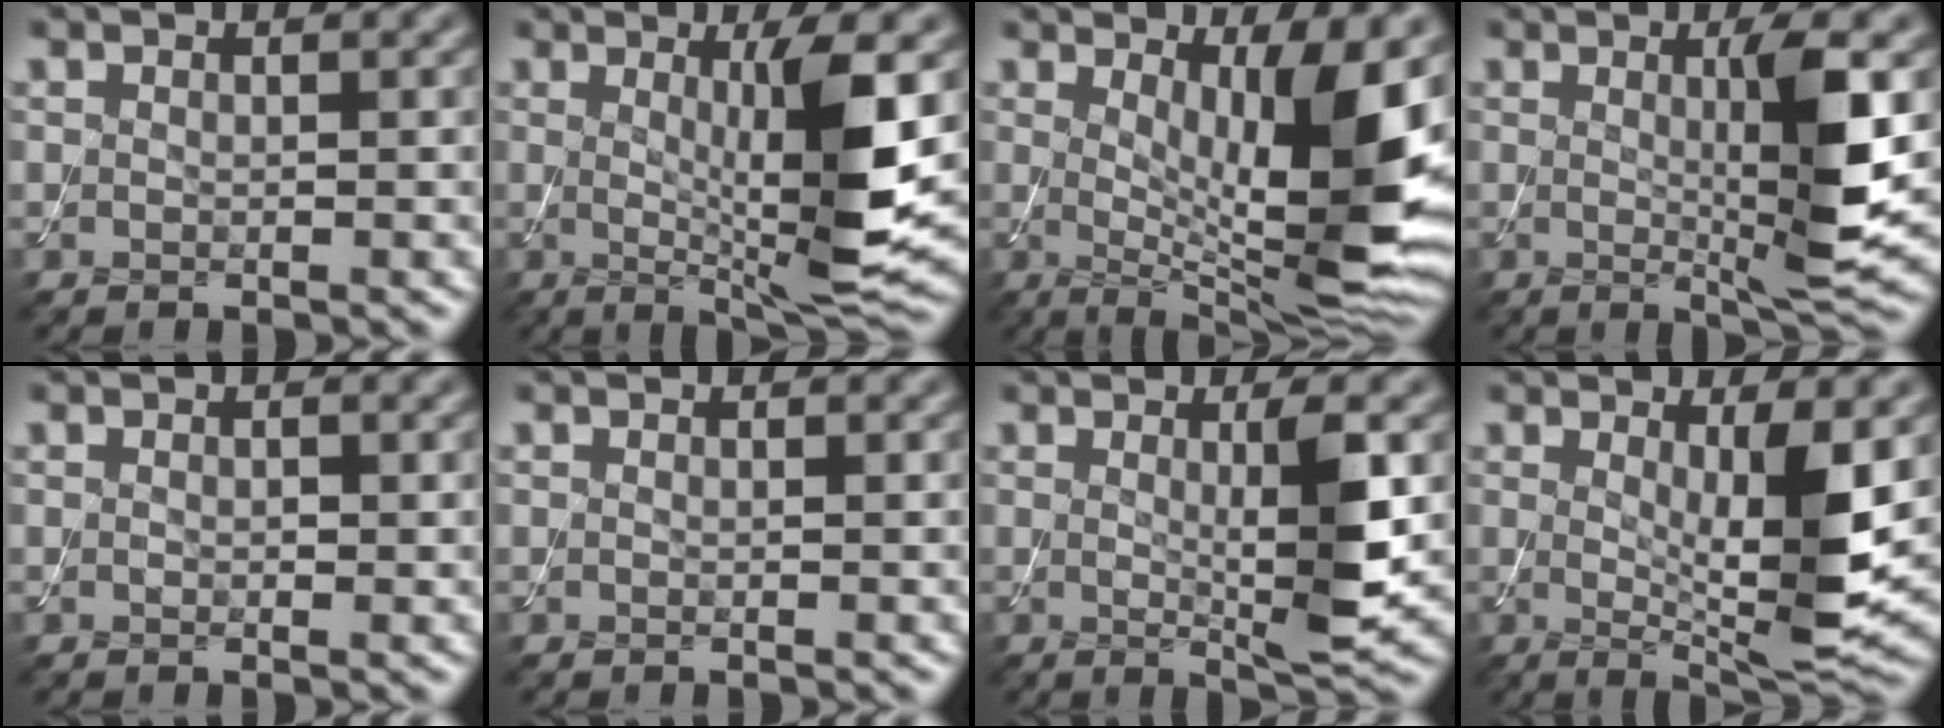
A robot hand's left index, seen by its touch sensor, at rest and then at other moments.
{"total": 7.9, "force": [0.8, 1.2, 7.7], "torque": [-0.119, -0.017, 0.022]}
{"total": 11.7, "force": [1.6, 3.4, 11.1], "torque": [-0.156, -0.023, 0.032]}
{"total": 6.5, "force": [0.4, 0.8, 6.4], "torque": [-0.104, -0.009, 0.015]}
{"total": 0.6, "force": [0.0, 0.4, 0.5], "torque": [-0.007, -0.001, 0.000]}
{"total": 0.0}
{"total": 4.9, "force": [0.4, 0.7, 4.9], "torque": [-0.078, -0.010, 0.011]}
{"total": 6.4, "force": [0.9, 1.3, 6.3], "torque": [-0.098, -0.022, 0.022]}